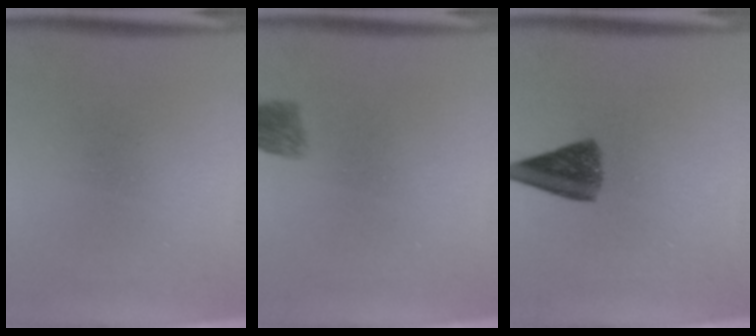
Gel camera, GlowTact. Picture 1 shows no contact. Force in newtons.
{"total": 2.9}
{"total": 6.9}